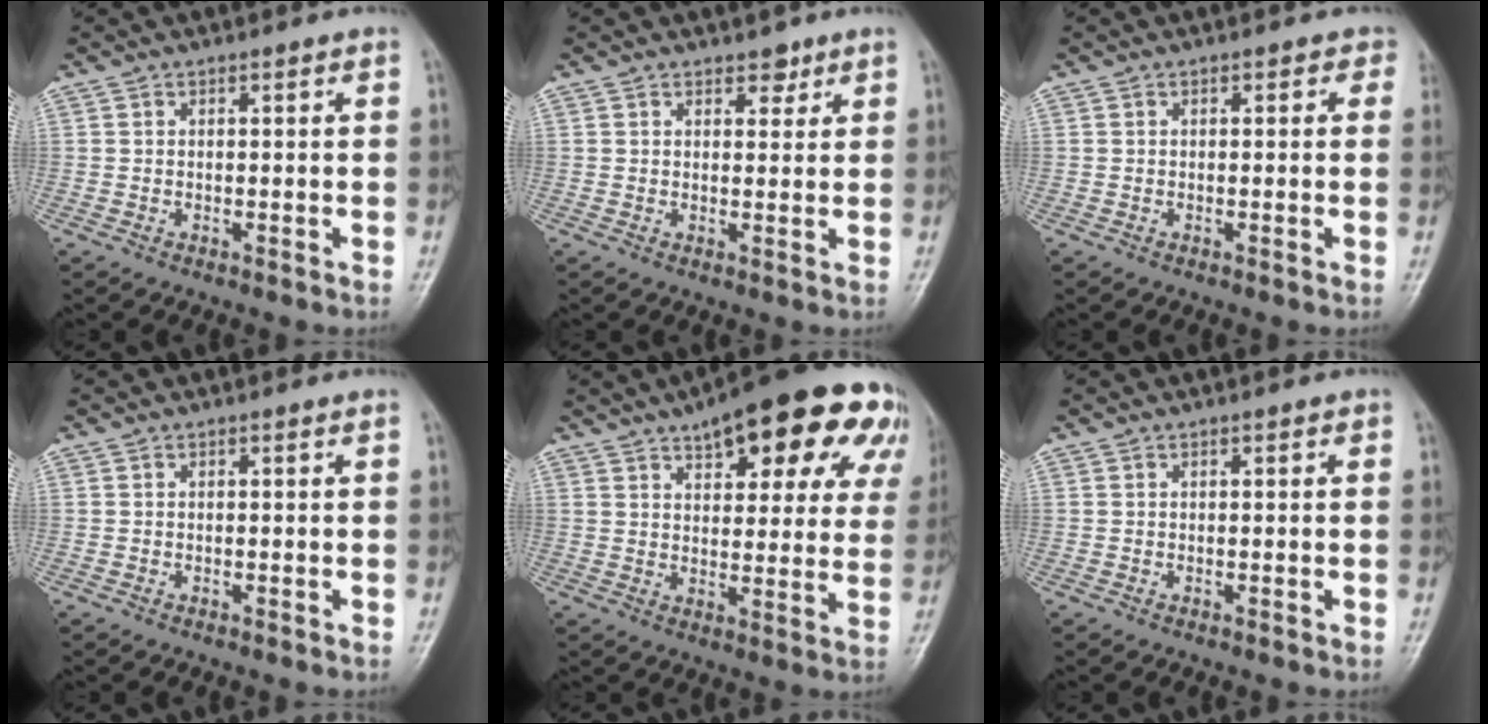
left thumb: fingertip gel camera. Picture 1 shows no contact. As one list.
[{"total": 2.6, "force": [1.8, 1.5, 1.0], "torque": [0.004, -0.010, 0.024]}, {"total": 1.7, "force": [0.6, 1.2, 1.1], "torque": [0.009, 0.004, -0.001]}, {"total": 0.0}, {"total": 23.2, "force": [12.2, 9.2, 17.5], "torque": [-0.200, -0.005, 0.156]}, {"total": 0.7, "force": [0.3, 0.3, 0.6], "torque": [-0.007, 0.001, 0.003]}]